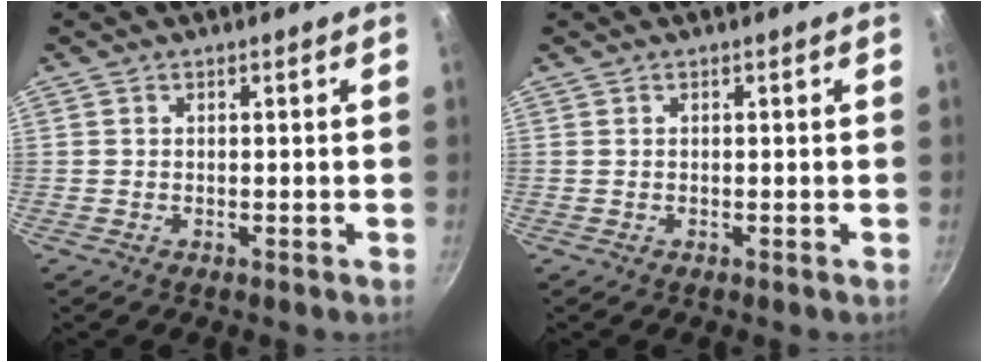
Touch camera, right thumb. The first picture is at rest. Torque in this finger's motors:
{"motor_torque": [-0.27, 0.19, 0.02, 0.00, 0.01]}